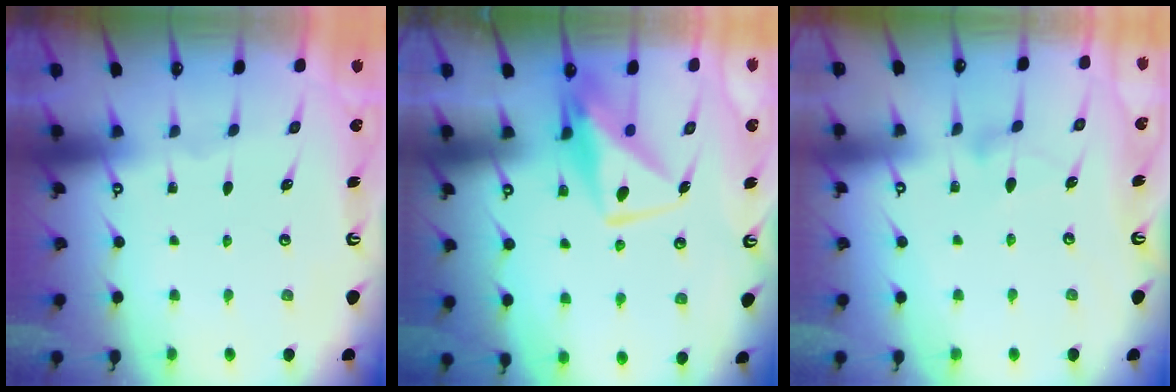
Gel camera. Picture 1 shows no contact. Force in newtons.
{"total": 10.2, "press": 10.1, "slide": 0.9}
{"total": 8.3, "press": 8.3, "slide": 0.5}